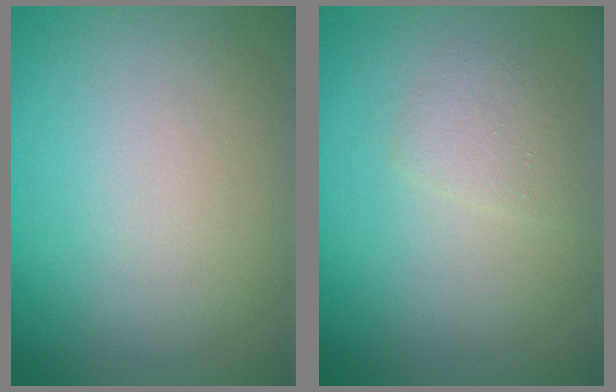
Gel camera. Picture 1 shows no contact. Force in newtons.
{"total": 1.5, "press": 1.5, "slide": 0.2}